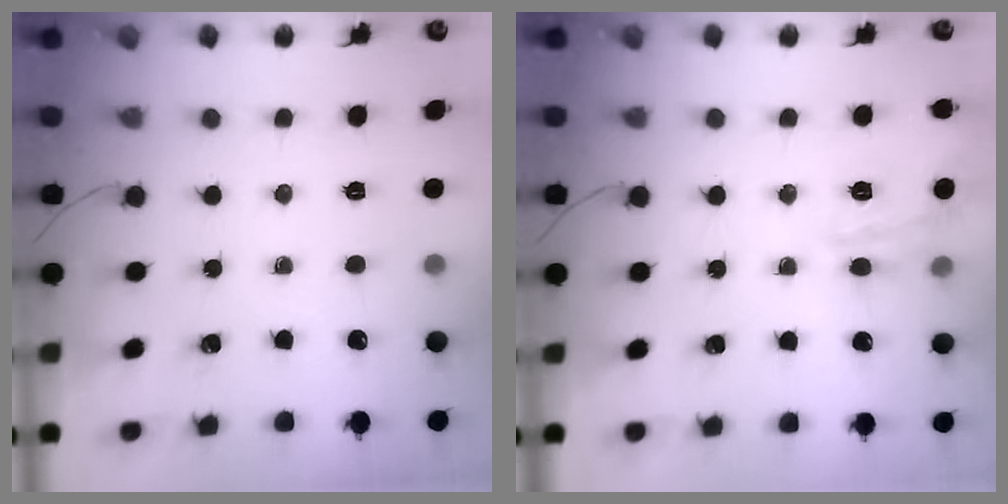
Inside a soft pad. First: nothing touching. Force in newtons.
{"total": 13.5, "press": 13.5, "slide": 0.4}